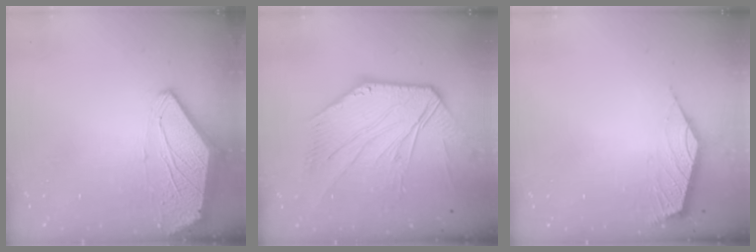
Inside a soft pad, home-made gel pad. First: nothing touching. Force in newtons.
{"total": 8.5, "press": 8.5, "slide": 1.0}
{"total": 2.7, "press": 2.6, "slide": 0.7}